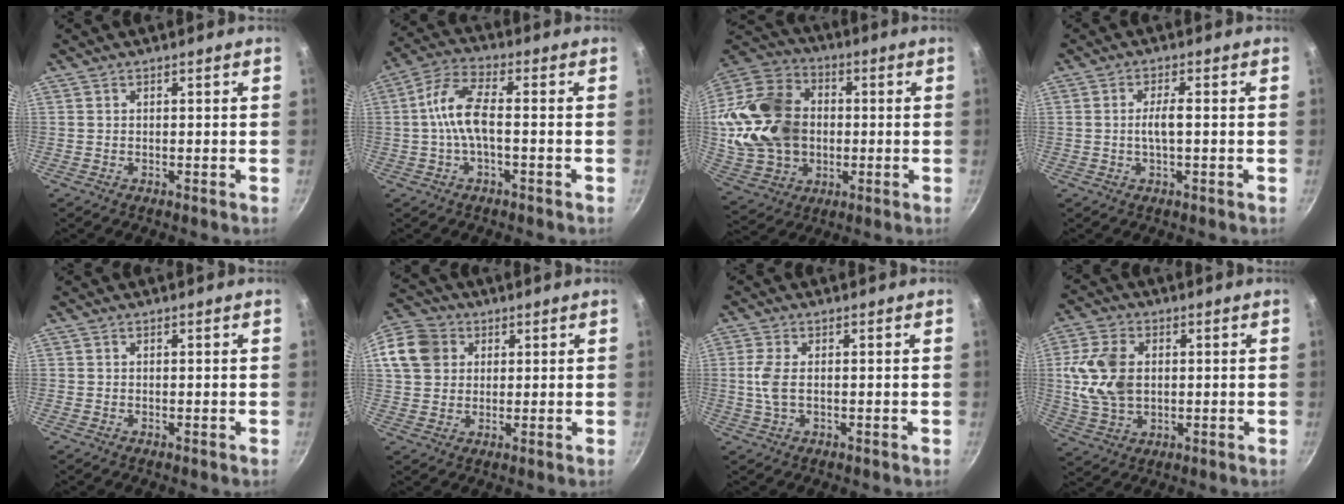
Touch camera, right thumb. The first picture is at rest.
{"total": 8.3, "force": [-1.2, 3.4, 7.5], "torque": [-0.163, 0.030, -0.034]}
{"total": 22.4, "force": [0.6, 17.4, 14.1], "torque": [-0.256, 0.030, 0.022]}
{"total": 3.4, "force": [-0.3, 0.8, 3.3], "torque": [-0.066, 0.010, -0.006]}
{"total": 0.0}
{"total": 11.7, "force": [3.2, 10.0, 5.3], "torque": [-0.089, 0.017, 0.047]}
{"total": 4.6, "force": [-0.2, 2.0, 4.1], "torque": [-0.100, 0.004, -0.006]}
{"total": 11.9, "force": [1.2, 8.2, 8.5], "torque": [-0.154, 0.001, 0.024]}